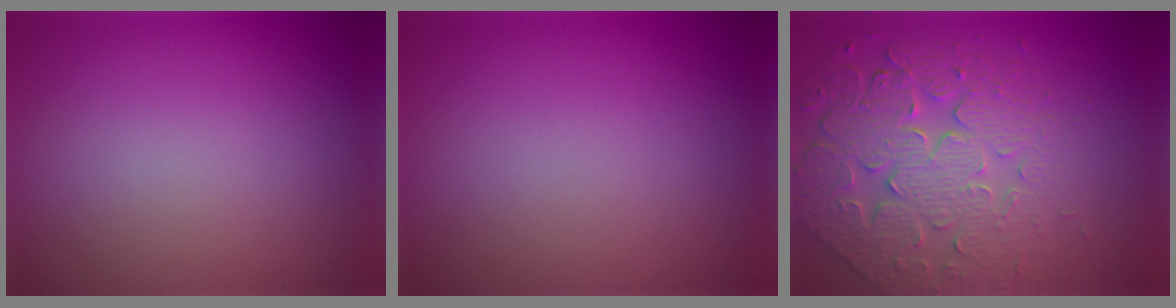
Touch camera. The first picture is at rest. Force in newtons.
{"total": 0.0}
{"total": 7.7, "press": 5.8, "slide": 5.1}